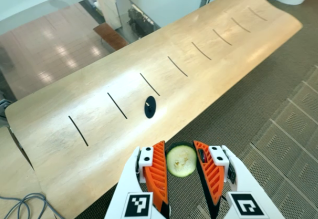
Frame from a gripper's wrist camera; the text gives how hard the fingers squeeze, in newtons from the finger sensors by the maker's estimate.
{"total": 8.3, "left": 8.4, "right": 8.2}